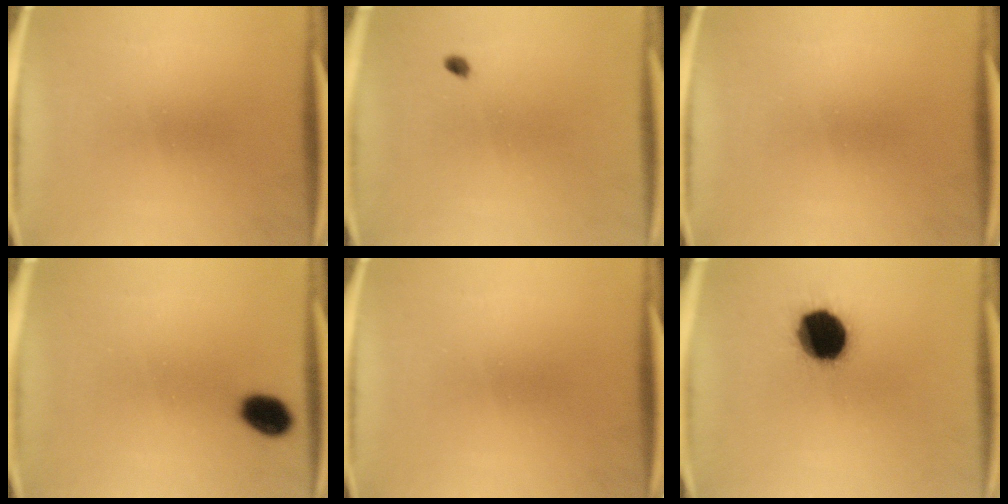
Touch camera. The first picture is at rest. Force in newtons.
{"total": 1.6}
{"total": 0.0}
{"total": 5.3}
{"total": 0.0}
{"total": 16.2}